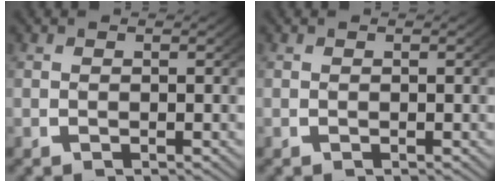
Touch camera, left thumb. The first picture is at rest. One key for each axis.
{"total": 0.0}